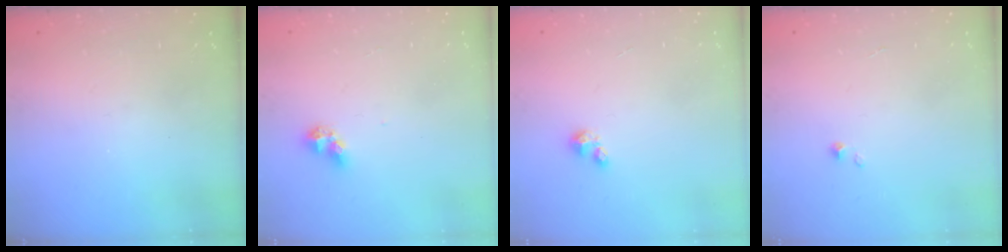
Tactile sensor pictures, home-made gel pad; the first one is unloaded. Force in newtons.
{"total": 6.7, "press": 6.7, "slide": 0.9}
{"total": 2.5, "press": 2.5, "slide": 0.3}
{"total": 0.0}